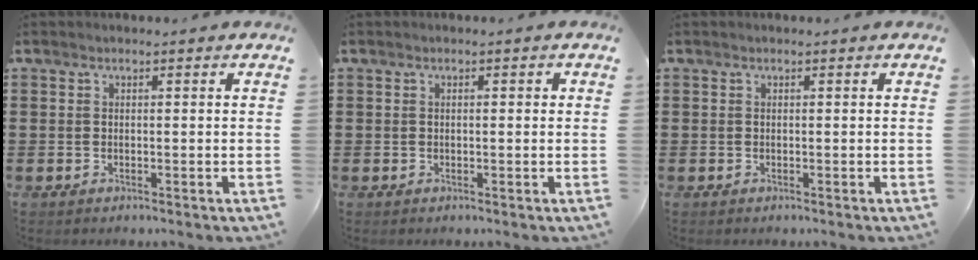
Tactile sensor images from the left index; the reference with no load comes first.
{"total": 0.7, "force": [0.0, 0.1, 0.7], "torque": [-0.013, -0.002, 0.000]}
{"total": 0.0}